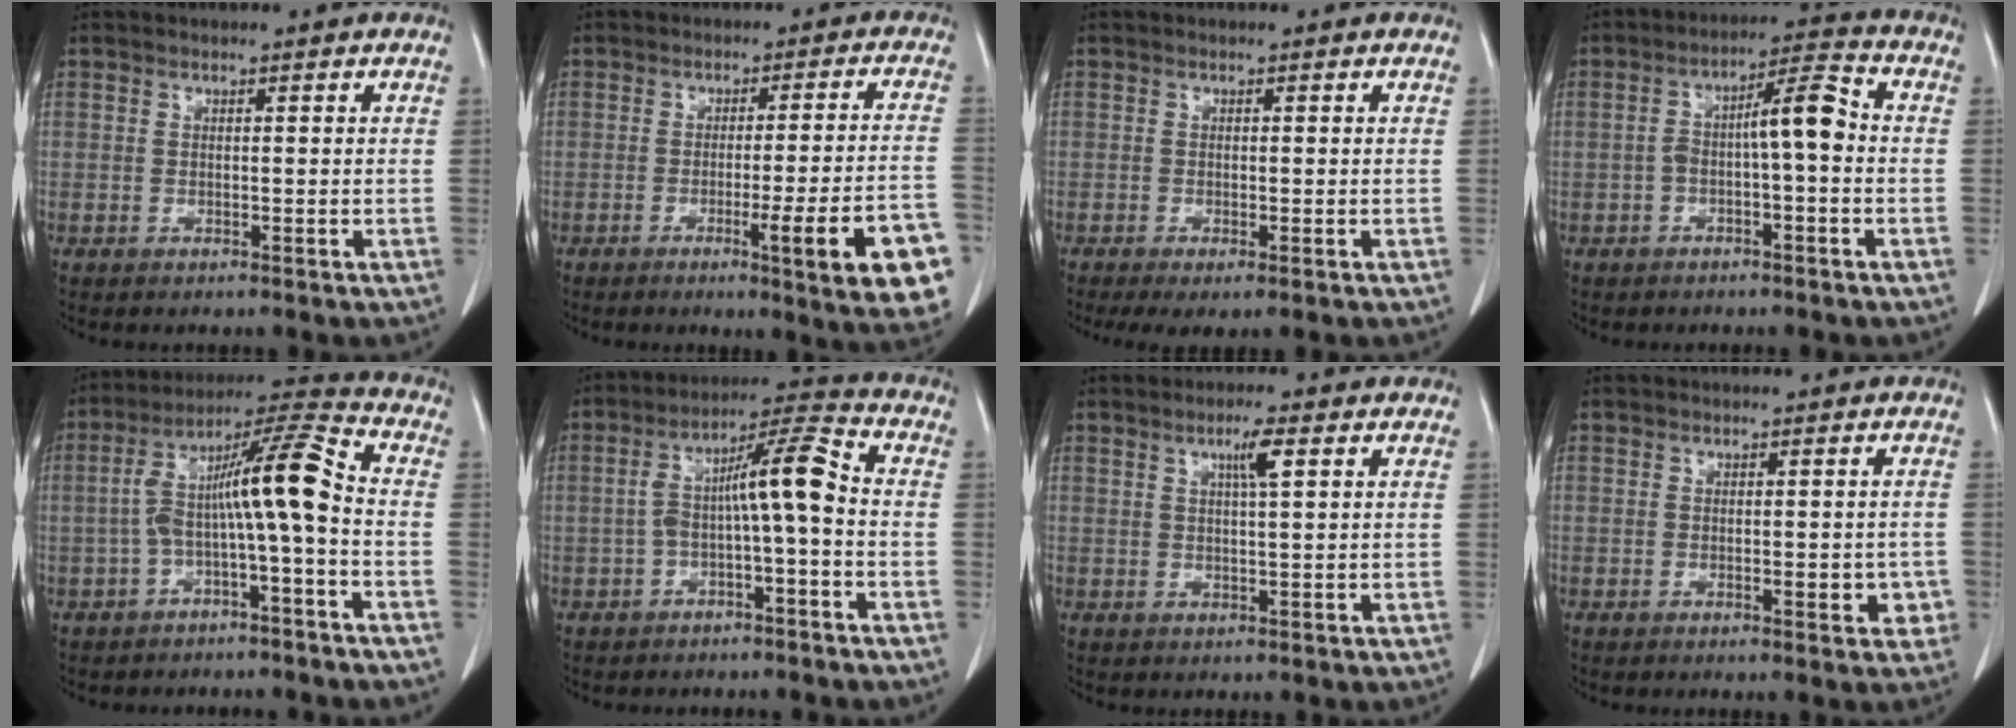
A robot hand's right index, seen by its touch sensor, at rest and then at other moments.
{"total": 13.9, "force": [-5.6, 0.1, 12.7], "torque": [-0.106, -0.005, -0.065]}
{"total": 3.6, "force": [-2.2, 1.0, 2.7], "torque": [-0.049, -0.013, -0.035]}
{"total": 7.1, "force": [-0.7, 1.3, 6.9], "torque": [-0.114, 0.031, -0.014]}
{"total": 11.6, "force": [-1.8, 0.5, 11.4], "torque": [-0.198, 0.042, -0.035]}
{"total": 9.1, "force": [-1.0, 0.9, 9.0], "torque": [-0.155, 0.038, -0.021]}
{"total": 3.3, "force": [1.4, 0.0, 3.0], "torque": [-0.053, 0.000, 0.023]}
{"total": 3.2, "force": [-1.0, 1.4, 2.7], "torque": [-0.023, 0.002, -0.010]}